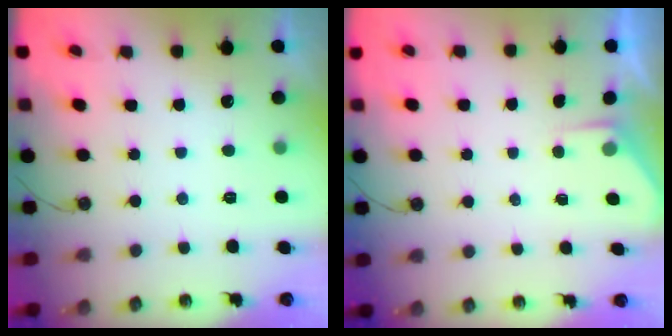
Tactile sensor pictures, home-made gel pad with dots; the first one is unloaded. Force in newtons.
{"total": 1.6, "press": 1.6, "slide": 0.3}